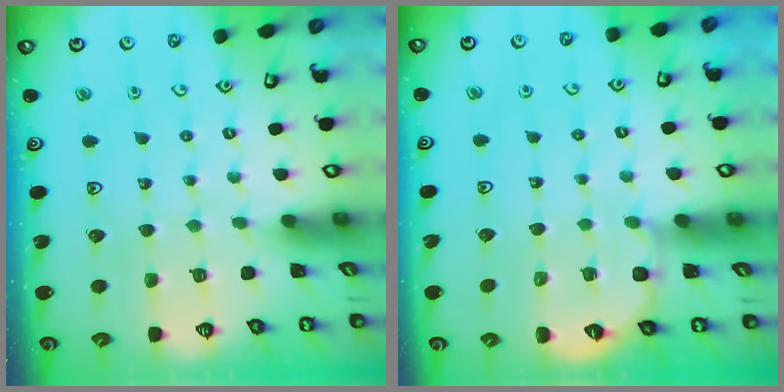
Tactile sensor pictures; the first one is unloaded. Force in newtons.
{"total": 3.9, "press": 3.5, "slide": 1.6}